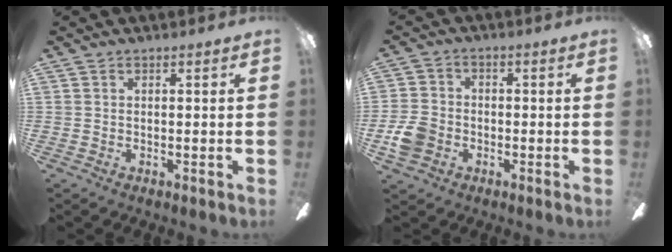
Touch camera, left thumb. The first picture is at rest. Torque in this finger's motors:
{"motor_torque": [-0.47, 0.60, 0.17, -0.16, 0.00]}